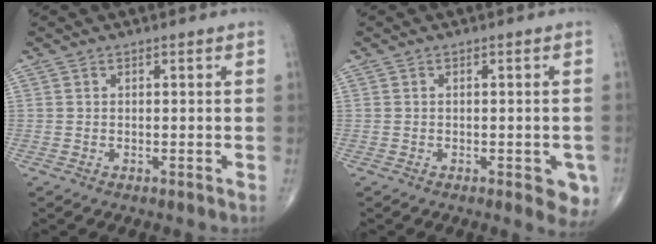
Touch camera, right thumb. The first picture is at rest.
{"total": 4.8, "force": [-1.9, 2.0, 4.0], "torque": [-0.023, -0.004, -0.020]}